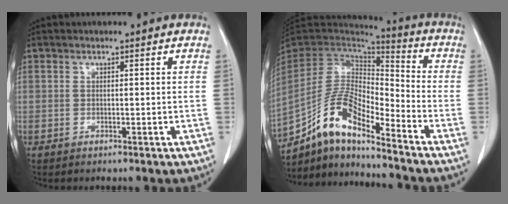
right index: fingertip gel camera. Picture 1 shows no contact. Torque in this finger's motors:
{"motor_torque": [0.87, -0.85, 0.19, 0.06]}